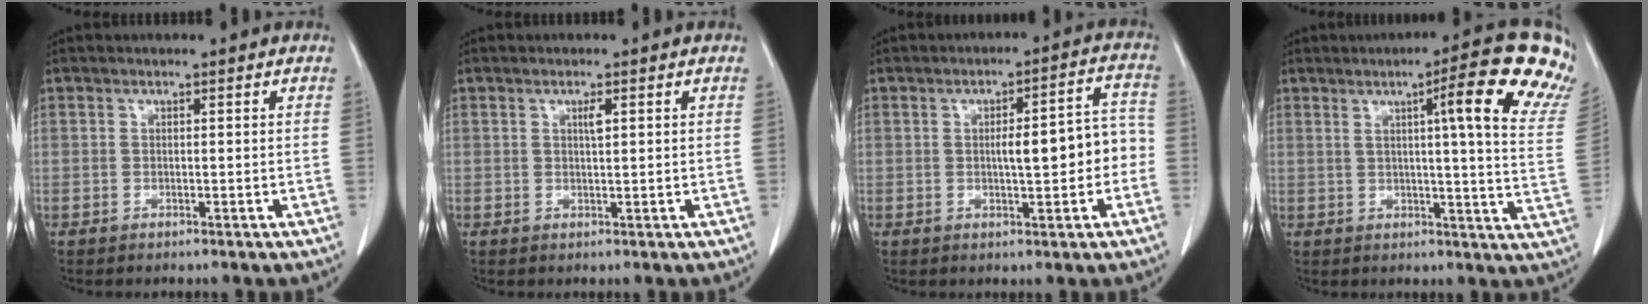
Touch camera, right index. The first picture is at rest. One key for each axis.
{"total": 1.3, "fx": 0.5, "fy": 0.1, "fz": 1.2, "tx": -0.025, "ty": -0.001, "tz": 0.008}
{"total": 7.6, "fx": -0.9, "fy": 2.0, "fz": 7.3, "tx": -0.097, "ty": 0.027, "tz": -0.010}
{"total": 15.8, "fx": 8.5, "fy": -0.4, "fz": 13.4, "tx": -0.170, "ty": -0.014, "tz": 0.078}